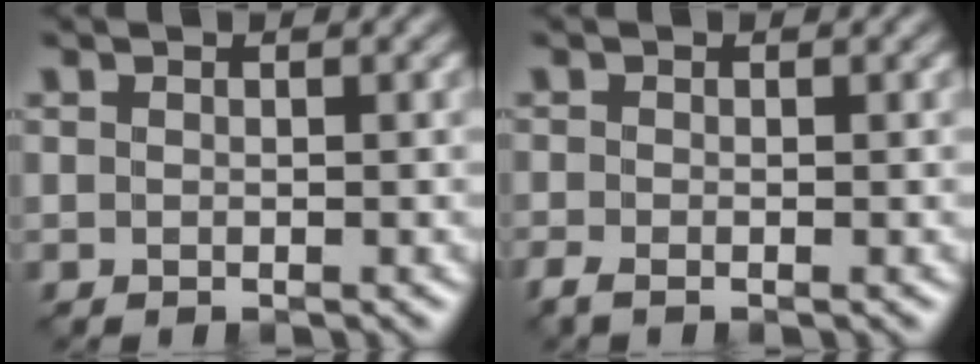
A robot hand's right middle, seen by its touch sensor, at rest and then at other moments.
{"total": 1.4, "force": [-1.1, 0.4, 0.8], "torque": [-0.025, -0.007, -0.028]}